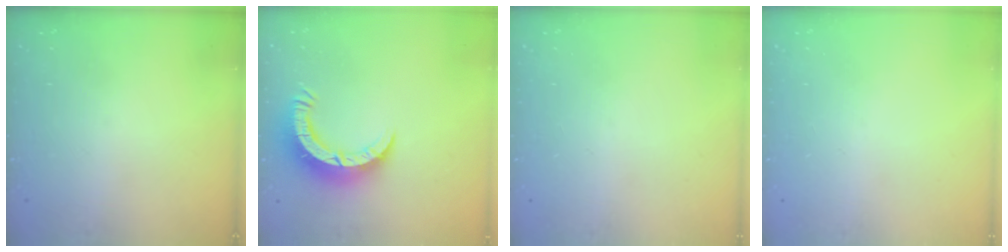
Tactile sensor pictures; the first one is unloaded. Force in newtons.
{"total": 7.8, "press": 7.8, "slide": 0.8}
{"total": 0.0}
{"total": 0.0}